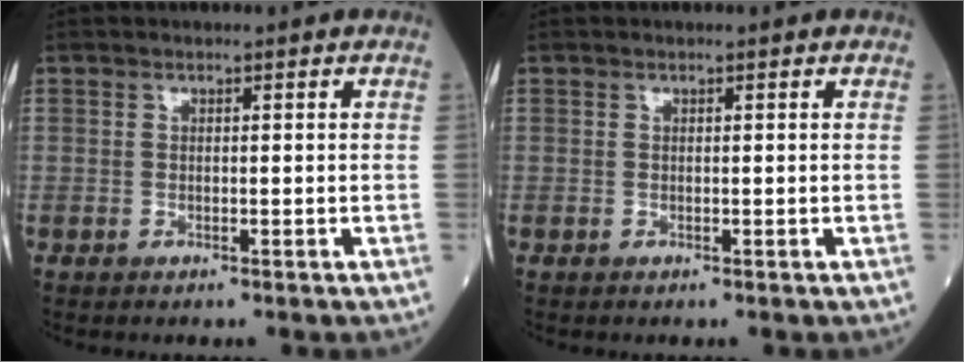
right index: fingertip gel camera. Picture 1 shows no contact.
{"total": 0.0}